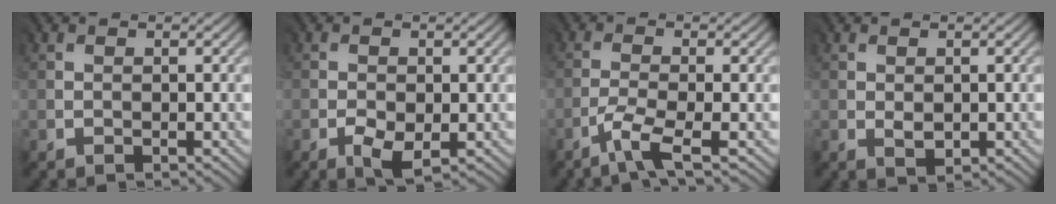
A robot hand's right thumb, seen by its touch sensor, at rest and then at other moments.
{"total": 2.7, "force": [-1.1, 1.3, 2.1], "torque": [-0.043, -0.008, -0.016]}
{"total": 3.6, "force": [-2.6, 0.0, 2.6], "torque": [-0.059, -0.004, -0.061]}
{"total": 1.4, "force": [0.0, 1.0, 1.0], "torque": [-0.017, -0.004, 0.005]}